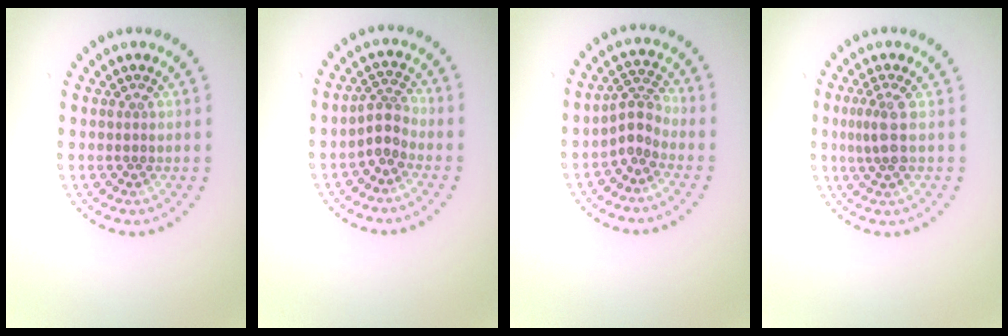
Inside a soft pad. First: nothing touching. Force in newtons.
{"total": 2.2, "press": 1.6, "slide": 1.5}
{"total": 2.3, "press": 1.5, "slide": 1.7}
{"total": 2.0, "press": 1.6, "slide": 1.3}